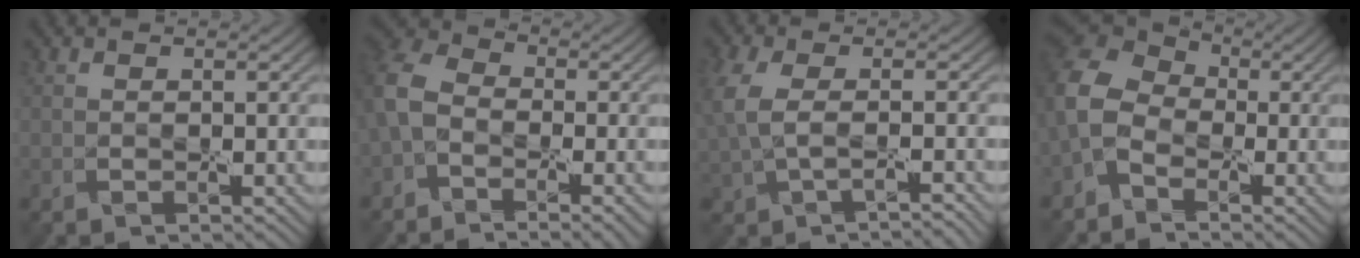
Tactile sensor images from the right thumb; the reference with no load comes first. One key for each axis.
{"total": 7.5, "fx": -2.9, "fy": 4.9, "fz": 4.8, "tx": -0.111, "ty": -0.008, "tz": -0.056}
{"total": 3.8, "fx": -0.4, "fy": 1.7, "fz": 3.3, "tx": -0.096, "ty": -0.006, "tz": -0.006}
{"total": 6.2, "fx": -2.4, "fy": 4.6, "fz": 3.4, "tx": -0.099, "ty": 0.000, "tz": -0.068}